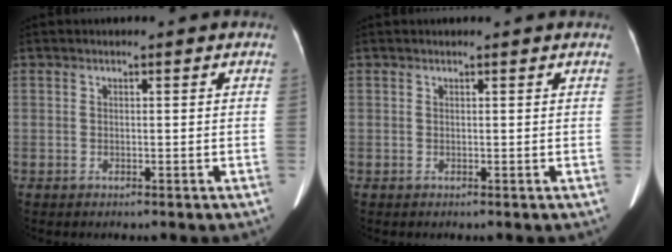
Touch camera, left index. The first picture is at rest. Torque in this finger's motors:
{"motor_torque": [-0.20, -0.18, 0.04, 0.02]}